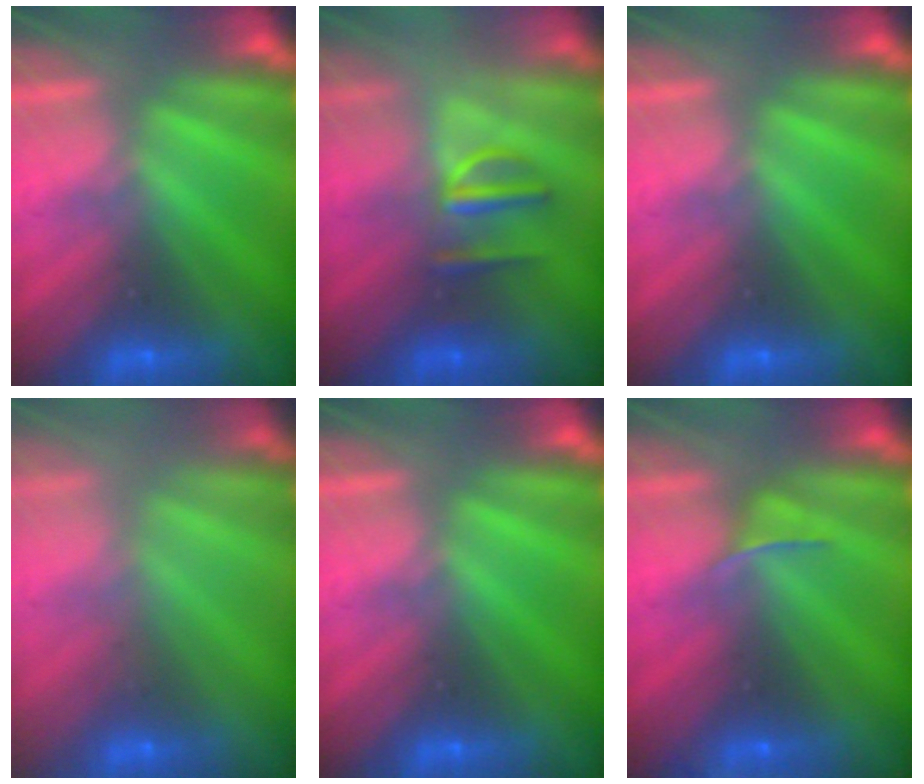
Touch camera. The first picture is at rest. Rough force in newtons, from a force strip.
{"total": 2.8}
{"total": 0.0}
{"total": 2.5}
{"total": 0.0}
{"total": 2.6}